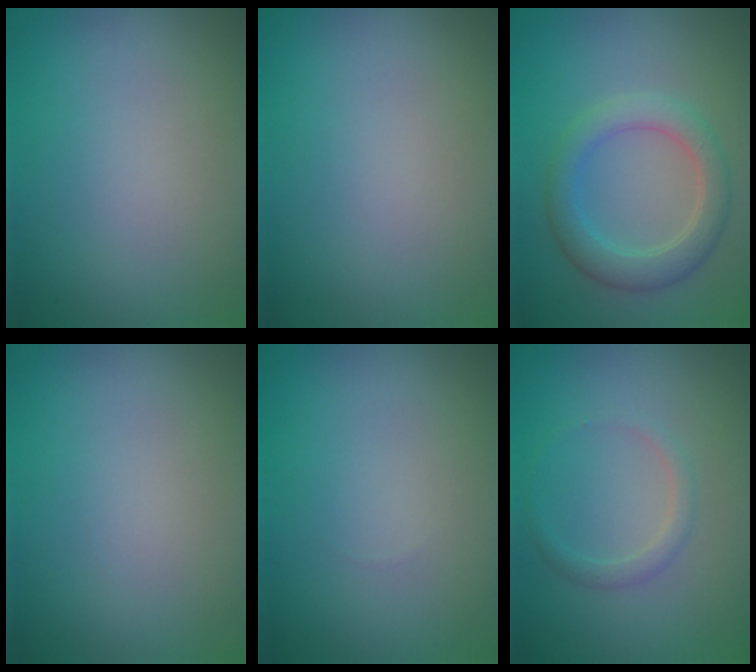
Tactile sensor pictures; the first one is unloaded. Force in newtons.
{"total": 0.0}
{"total": 4.0, "press": 4.0, "slide": 0.1}
{"total": 0.0}
{"total": 0.0}
{"total": 1.3, "press": 1.3, "slide": 0.1}